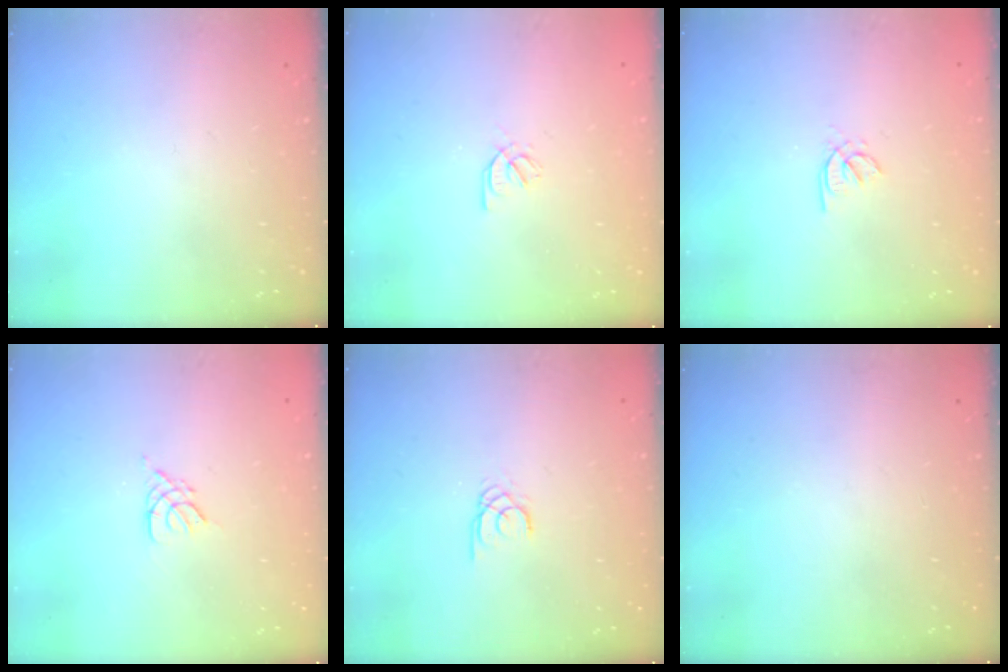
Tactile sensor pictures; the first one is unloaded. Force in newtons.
{"total": 2.2, "press": 2.1, "slide": 0.6}
{"total": 1.8, "press": 1.8, "slide": 0.5}
{"total": 2.7, "press": 2.7, "slide": 0.5}
{"total": 1.5, "press": 1.5, "slide": 0.1}
{"total": 0.0}